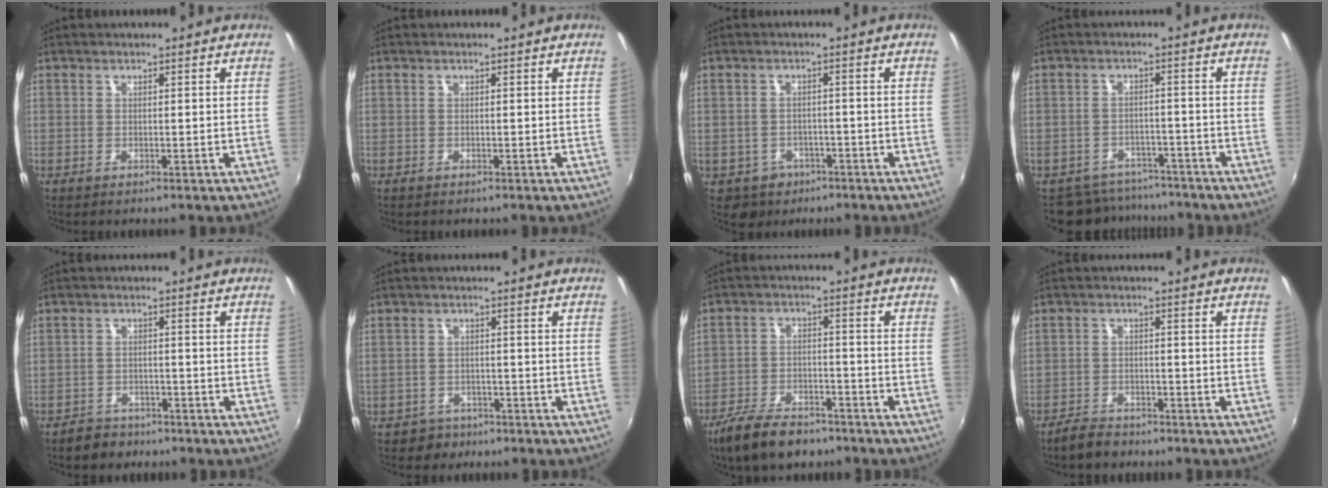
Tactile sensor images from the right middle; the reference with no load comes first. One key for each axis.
{"total": 0.0}
{"total": 5.2, "fx": -2.7, "fy": 4.4, "fz": 0.8, "tx": -0.032, "ty": 0.004, "tz": -0.031}
{"total": 8.2, "fx": -7.2, "fy": 3.7, "fz": 0.8, "tx": -0.024, "ty": 0.012, "tz": -0.099}
{"total": 4.6, "fx": -3.8, "fy": 2.6, "fz": 0.6, "tx": -0.025, "ty": 0.007, "tz": -0.061}
{"total": 3.9, "fx": -2.6, "fy": 2.9, "fz": 0.0, "tx": -0.015, "ty": 0.004, "tz": -0.043}
{"total": 11.5, "fx": -8.8, "fy": 4.9, "fz": 5.6, "tx": -0.133, "ty": -0.006, "tz": -0.150}
{"total": 4.5, "fx": -3.9, "fy": 1.9, "fz": 1.1, "tx": -0.040, "ty": 0.000, "tz": -0.069}